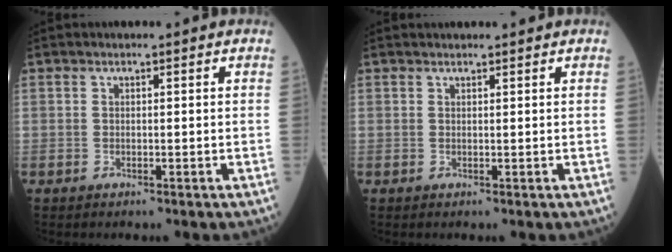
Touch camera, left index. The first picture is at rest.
{"total": 2.5, "force": [2.4, 0.3, 0.5], "torque": [-0.005, 0.020, 0.030]}